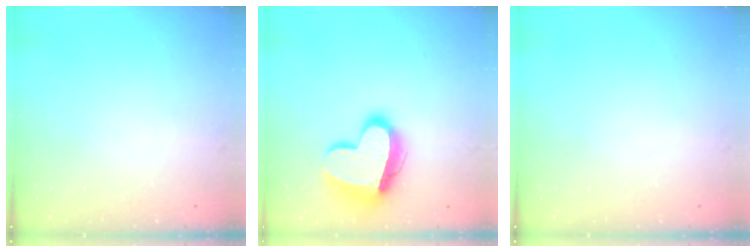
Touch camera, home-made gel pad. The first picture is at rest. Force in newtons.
{"total": 16.7, "press": 16.7, "slide": 1.1}
{"total": 0.0}